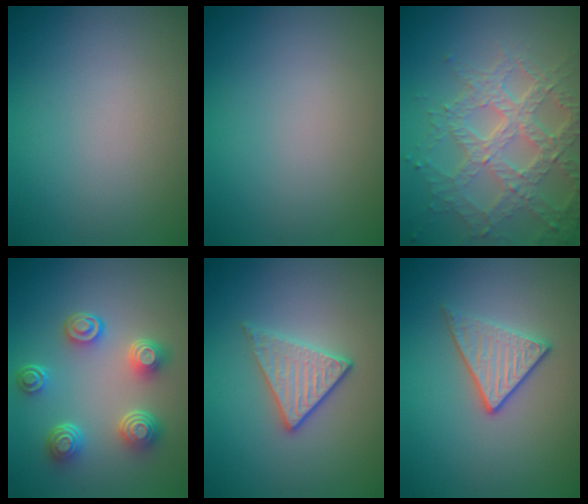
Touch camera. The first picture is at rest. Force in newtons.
{"total": 0.0}
{"total": 7.0, "press": 5.2, "slide": 4.7}
{"total": 4.5, "press": 3.6, "slide": 2.7}
{"total": 2.8, "press": 2.5, "slide": 1.2}
{"total": 2.9, "press": 2.6, "slide": 1.4}